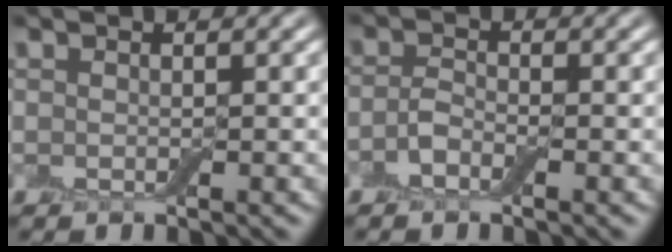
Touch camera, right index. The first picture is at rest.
{"total": 1.2, "force": [-0.9, 0.6, 0.6], "torque": [-0.013, 0.006, -0.023]}